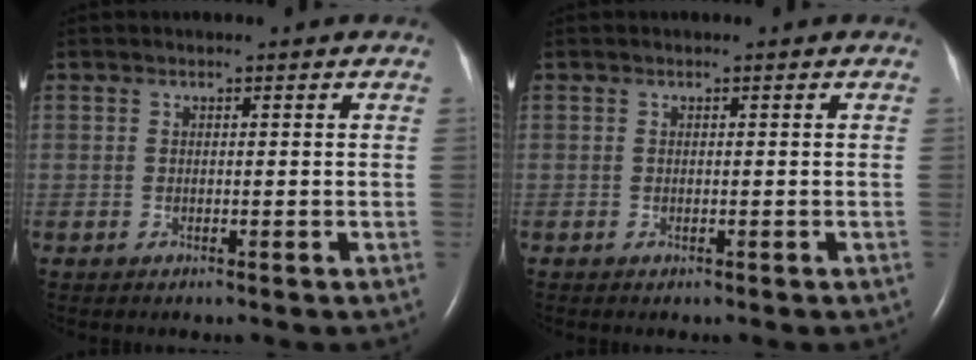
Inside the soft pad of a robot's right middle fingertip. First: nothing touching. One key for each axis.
{"total": 0.0}